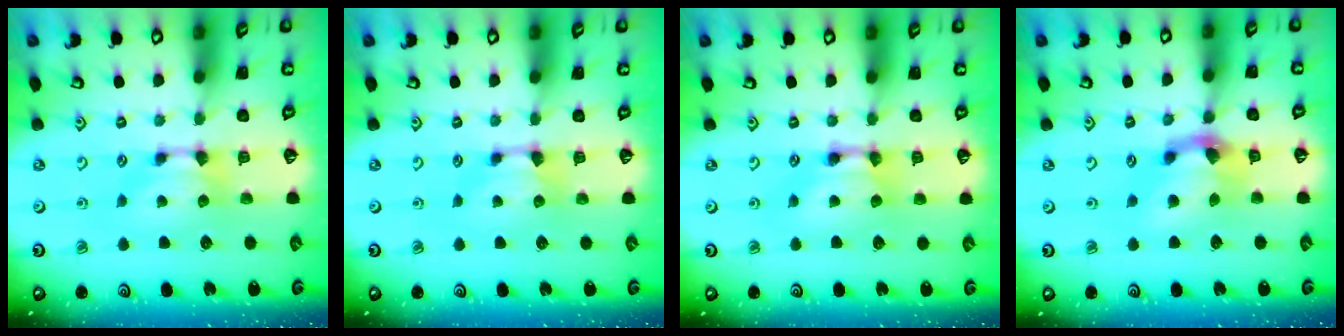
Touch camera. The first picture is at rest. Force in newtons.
{"total": 0.0}
{"total": 2.3, "press": 2.3, "slide": 0.0}
{"total": 4.9, "press": 4.5, "slide": 1.9}